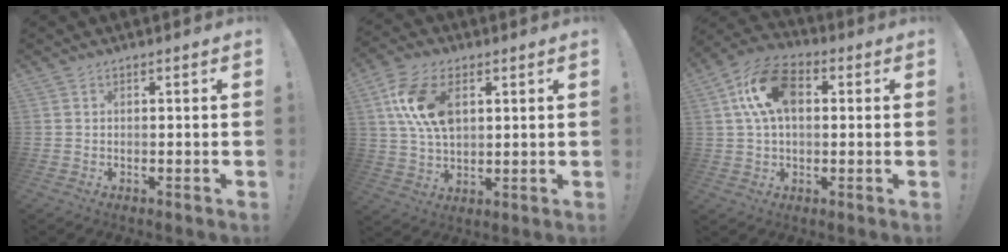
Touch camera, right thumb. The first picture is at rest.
{"total": 13.8, "force": [4.5, 8.2, 10.1], "torque": [-0.189, -0.005, 0.086]}
{"total": 15.3, "force": [3.7, 9.5, 11.4], "torque": [-0.206, 0.007, 0.067]}